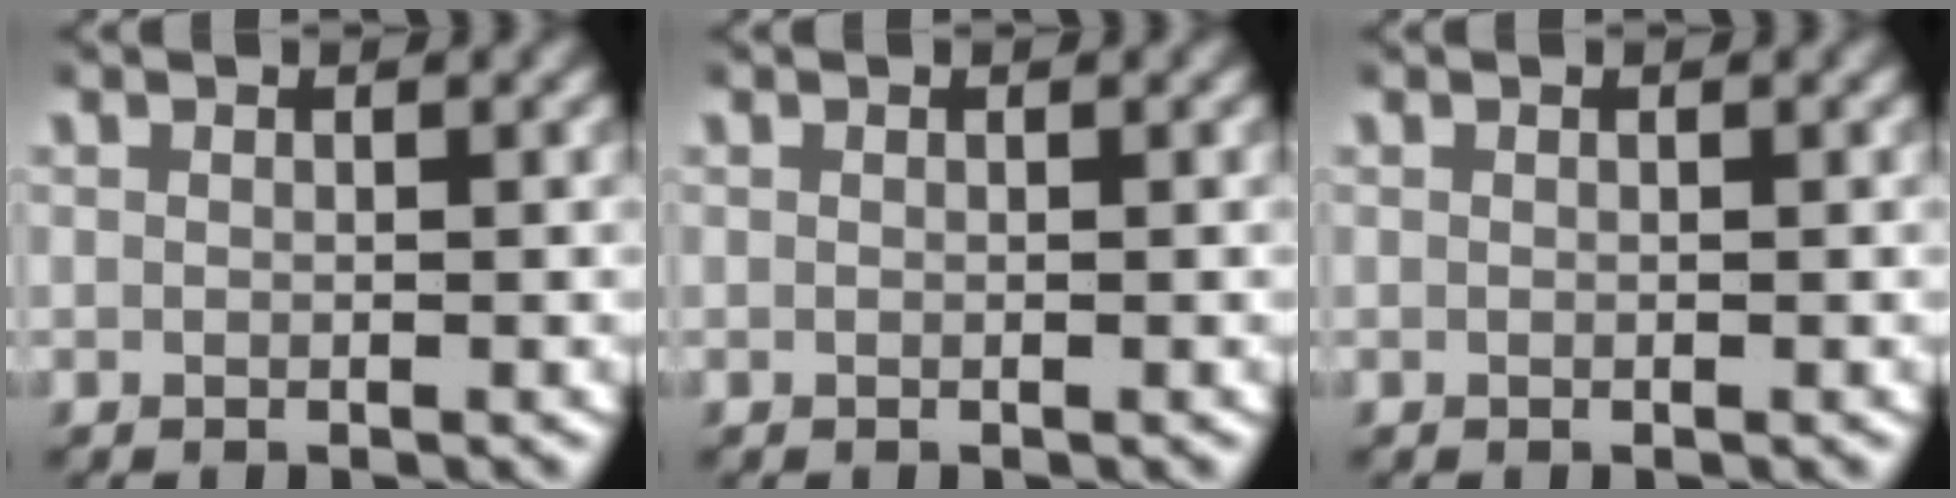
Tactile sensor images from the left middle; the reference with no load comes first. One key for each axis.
{"total": 0.0}
{"total": 0.0}